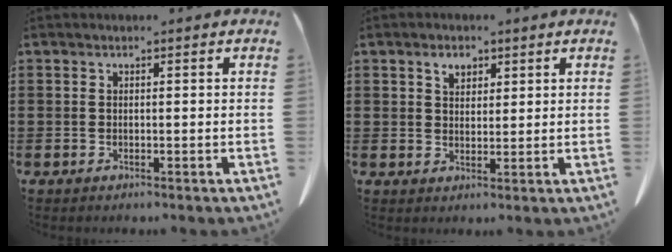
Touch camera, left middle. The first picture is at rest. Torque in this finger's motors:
{"motor_torque": [0.30, 0.29, 0.04, 0.04]}